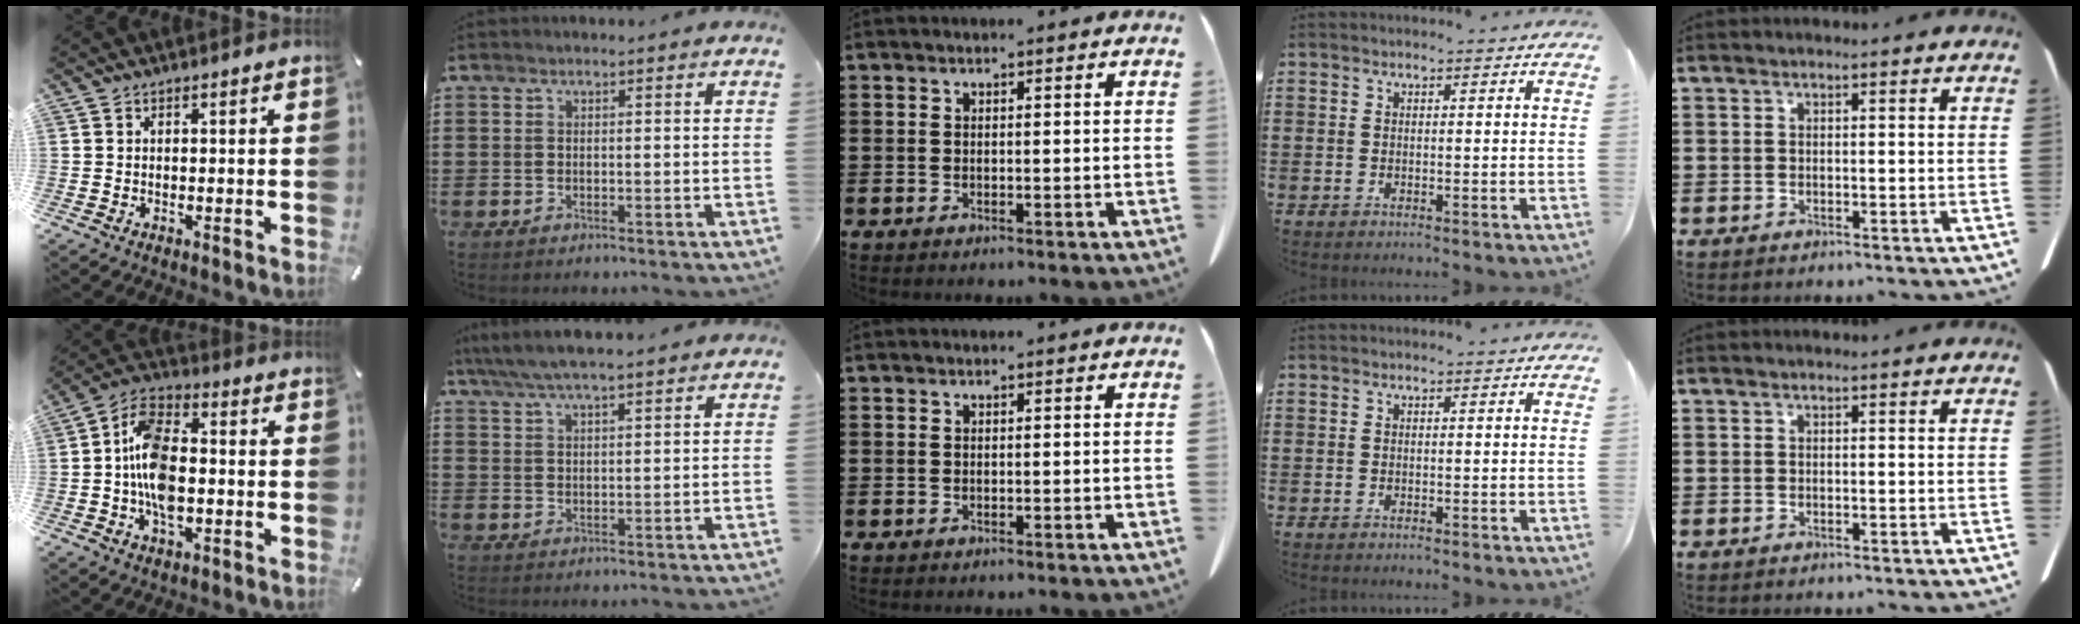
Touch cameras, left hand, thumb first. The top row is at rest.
{"thumb": {"total": 12.1, "force": [-2.2, 7.5, 9.2], "torque": [-0.199, 0.012, -0.039]}, "index": {"total": 4.7, "force": [4.0, 0.6, 2.4], "torque": [-0.057, -0.009, 0.070]}}